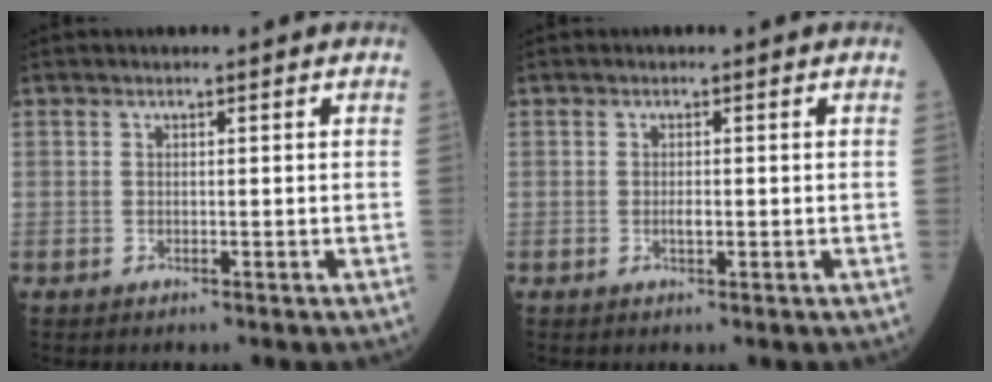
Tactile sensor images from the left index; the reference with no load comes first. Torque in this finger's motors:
{"motor_torque": [0.41, 0.22, 0.00, 0.00]}